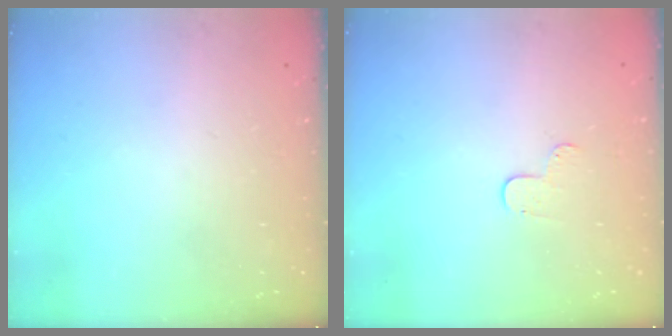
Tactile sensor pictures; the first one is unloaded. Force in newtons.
{"total": 4.1, "press": 4.1, "slide": 0.4}